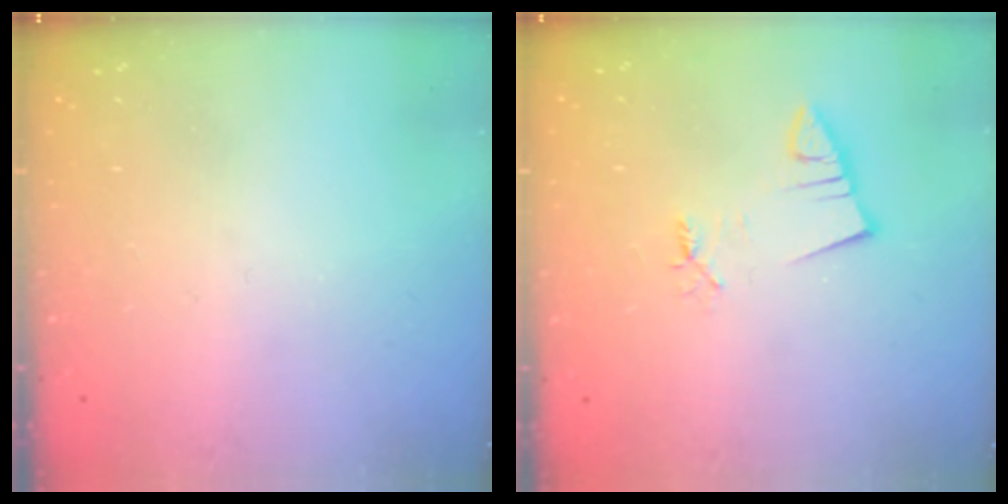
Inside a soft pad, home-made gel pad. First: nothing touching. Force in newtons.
{"total": 2.2, "press": 2.1, "slide": 0.2}